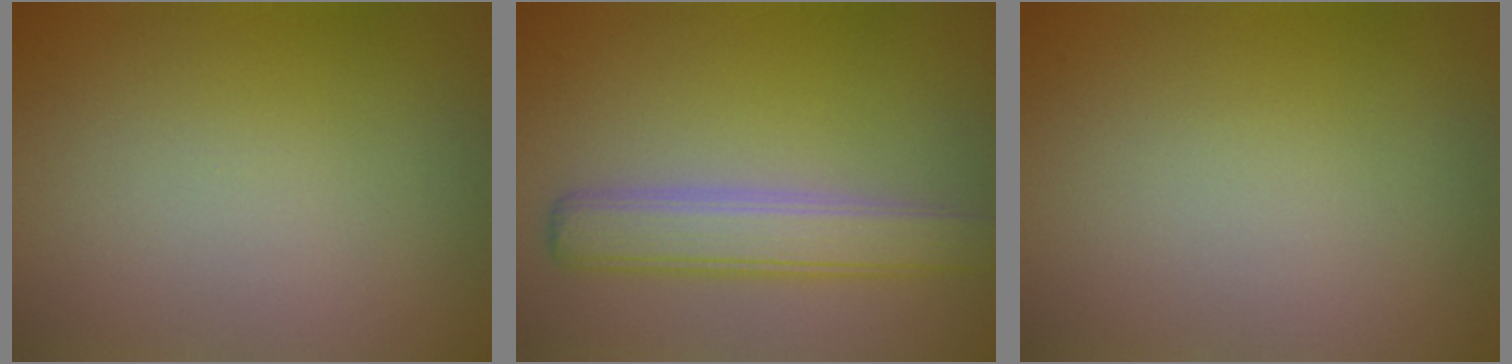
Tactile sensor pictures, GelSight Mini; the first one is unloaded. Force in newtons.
{"total": 4.5, "press": 4.5, "slide": 0.3}
{"total": 0.0}